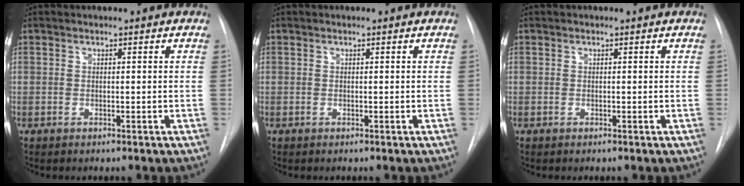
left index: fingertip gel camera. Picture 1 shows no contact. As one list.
[{"total": 0.0}, {"total": 0.0}]